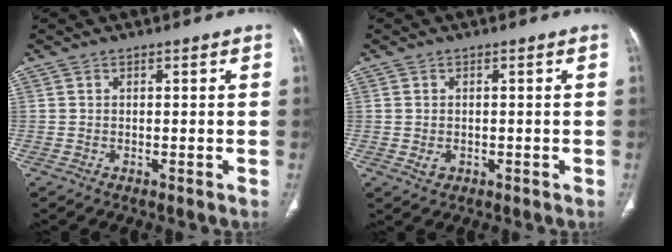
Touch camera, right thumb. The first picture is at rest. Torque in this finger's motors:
{"motor_torque": [-0.36, 0.22, -0.23, 0.12, 0.00]}